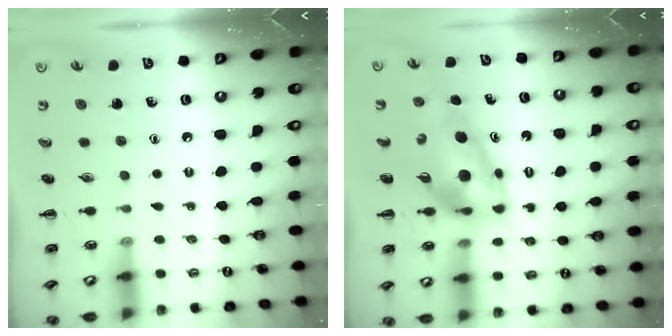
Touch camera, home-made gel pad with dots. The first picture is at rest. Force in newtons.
{"total": 9.6, "press": 9.1, "slide": 3.0}